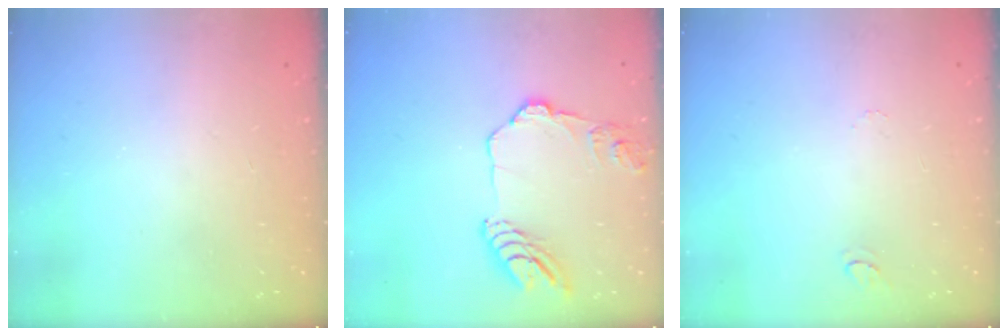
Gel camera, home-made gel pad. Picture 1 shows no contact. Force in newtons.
{"total": 13.9, "press": 13.8, "slide": 1.3}
{"total": 4.5, "press": 4.5, "slide": 0.4}